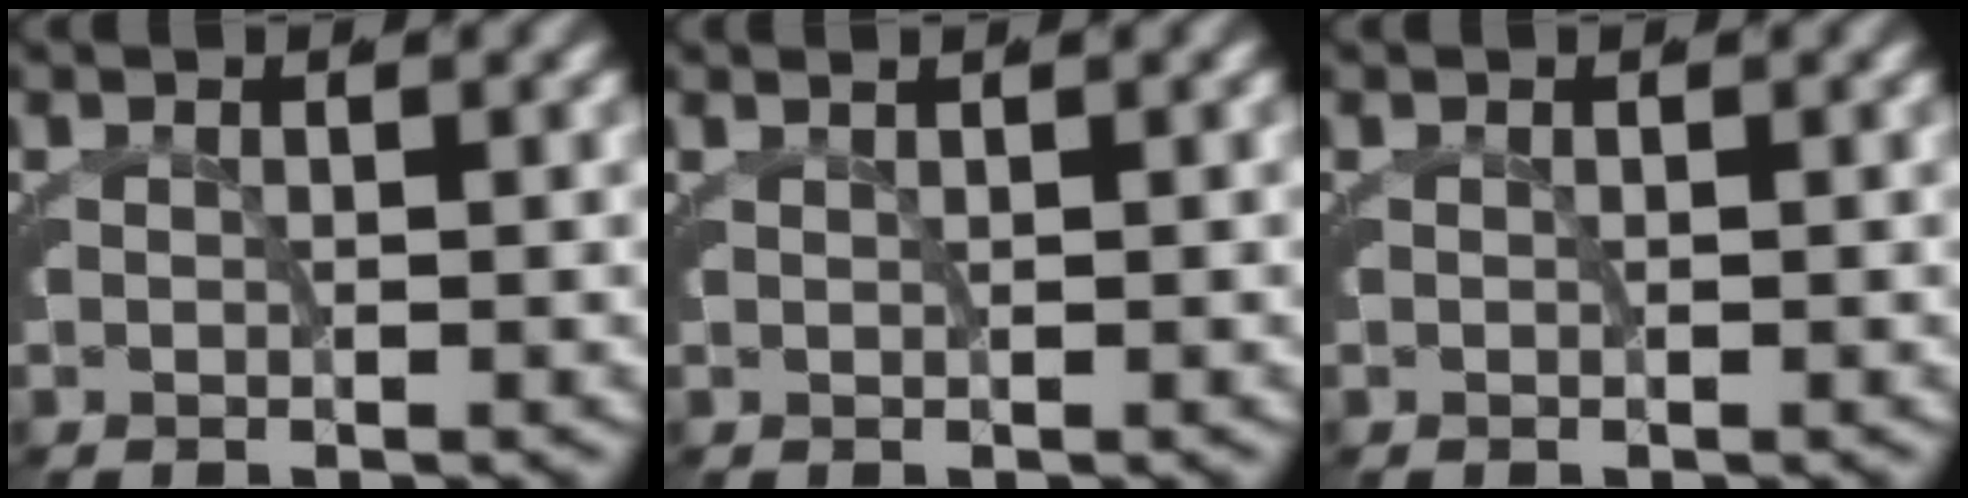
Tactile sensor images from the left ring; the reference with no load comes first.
{"total": 1.5, "force": [1.2, -0.4, 0.7], "torque": [0.003, 0.016, 0.017]}
{"total": 0.0}